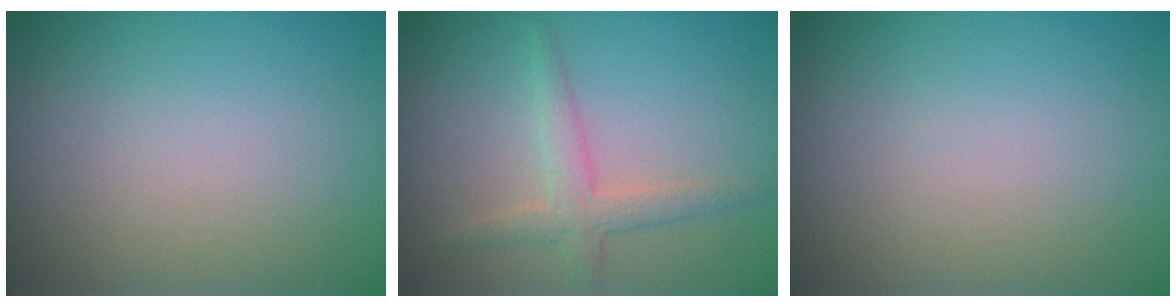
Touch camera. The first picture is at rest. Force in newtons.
{"total": 2.4, "press": 2.4, "slide": 0.1}
{"total": 0.0}